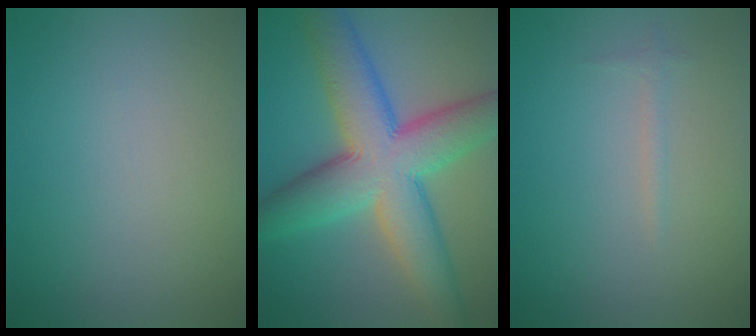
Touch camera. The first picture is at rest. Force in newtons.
{"total": 10.9, "press": 10.9, "slide": 0.1}
{"total": 0.7, "press": 0.7, "slide": 0.1}